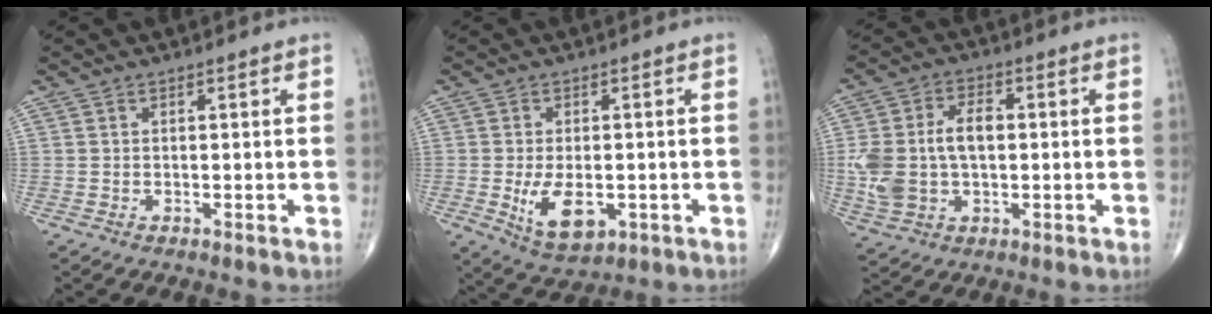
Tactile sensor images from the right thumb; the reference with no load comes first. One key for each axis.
{"total": 8.3, "fx": -1.9, "fy": 4.6, "fz": 6.7, "tx": -0.107, "ty": -0.012, "tz": -0.018}
{"total": 12.3, "fx": 0.0, "fy": 7.8, "fz": 9.6, "tx": -0.193, "ty": 0.020, "tz": 0.007}